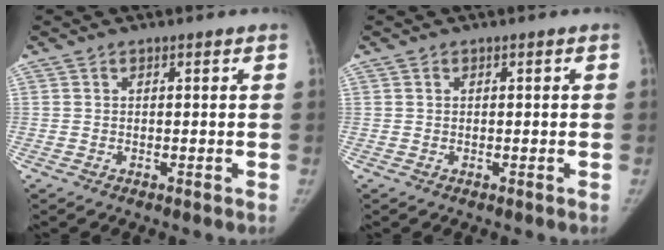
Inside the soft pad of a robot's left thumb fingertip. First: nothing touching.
{"total": 0.0}